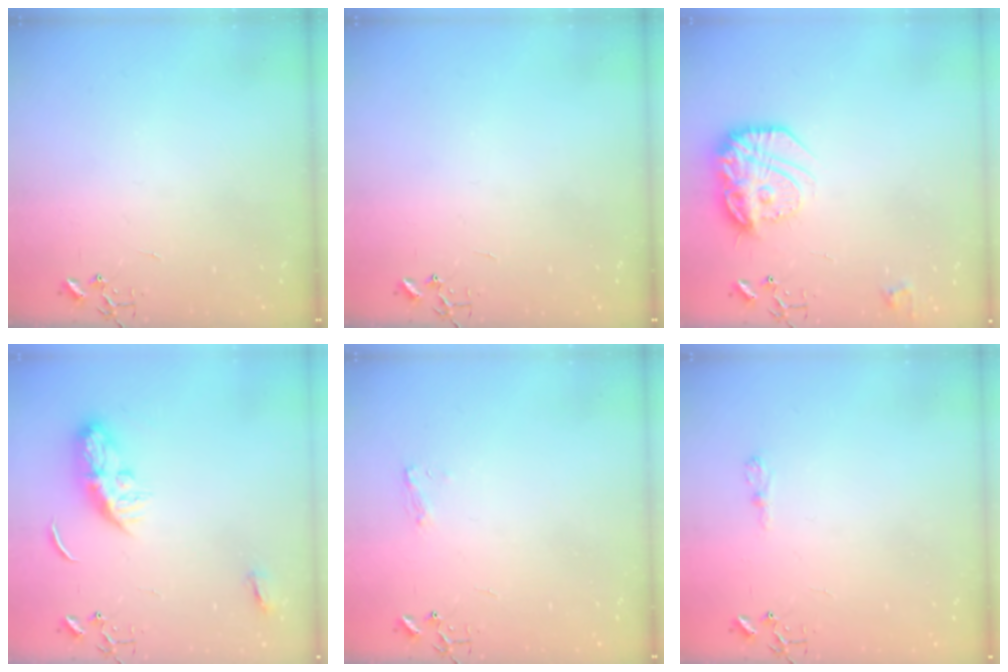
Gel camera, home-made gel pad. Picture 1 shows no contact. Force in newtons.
{"total": 0.0}
{"total": 18.0, "press": 18.0, "slide": 1.3}
{"total": 9.3, "press": 9.3, "slide": 0.1}
{"total": 5.7, "press": 5.7, "slide": 0.7}
{"total": 6.0, "press": 6.0, "slide": 0.7}